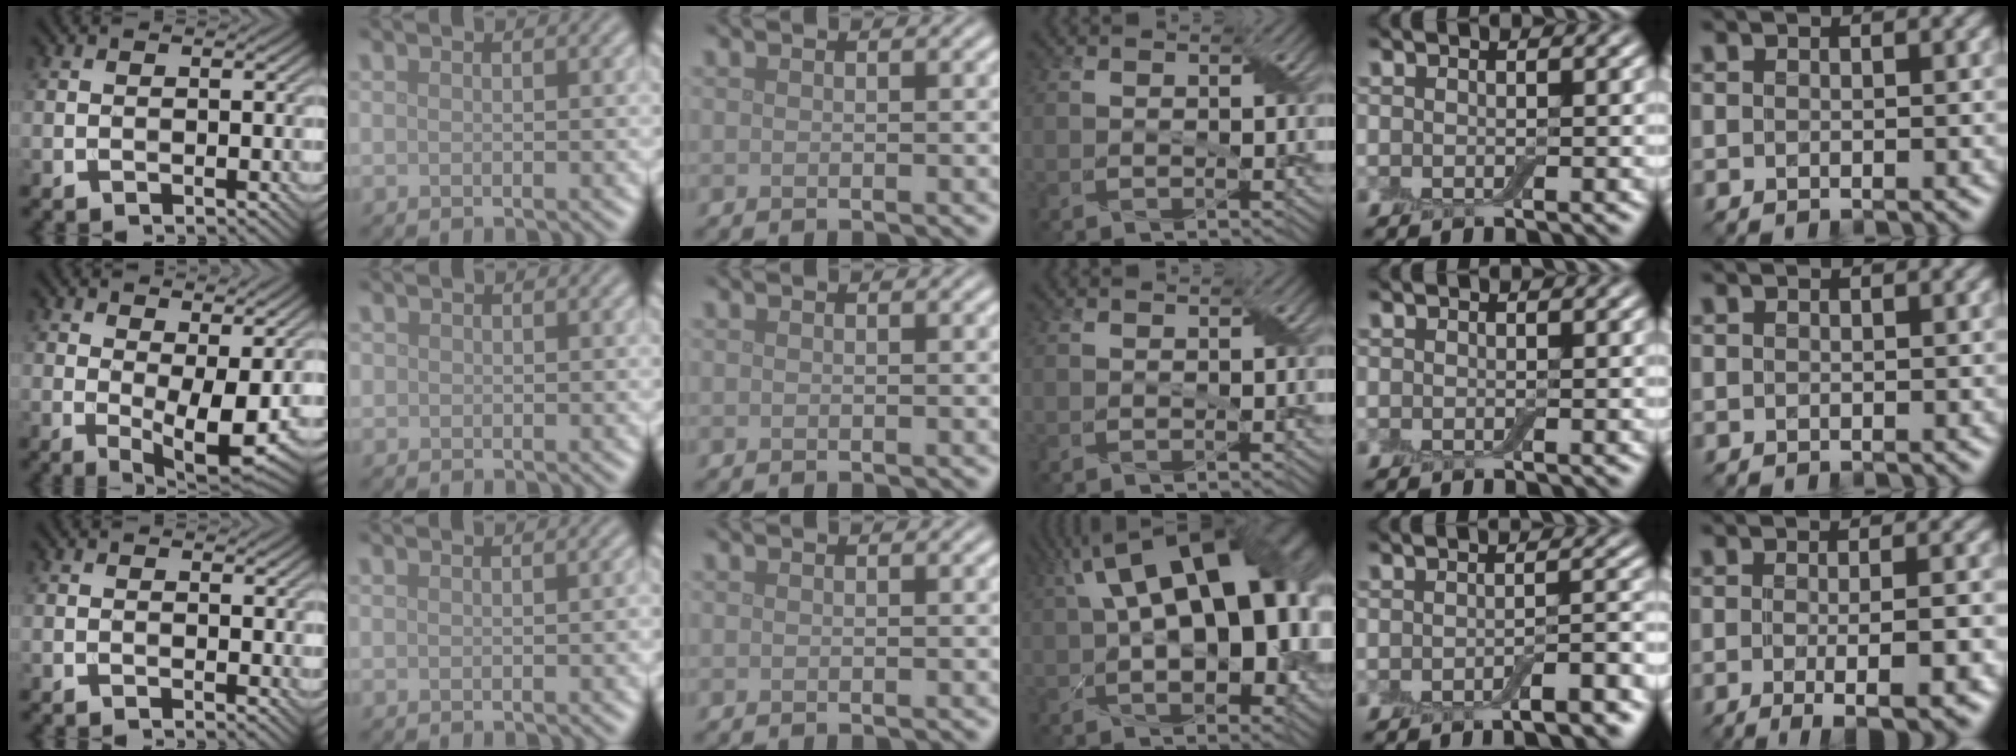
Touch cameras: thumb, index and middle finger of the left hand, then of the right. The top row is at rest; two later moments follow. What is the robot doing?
{"motion": "wrap", "object": "adhesive wrap"}